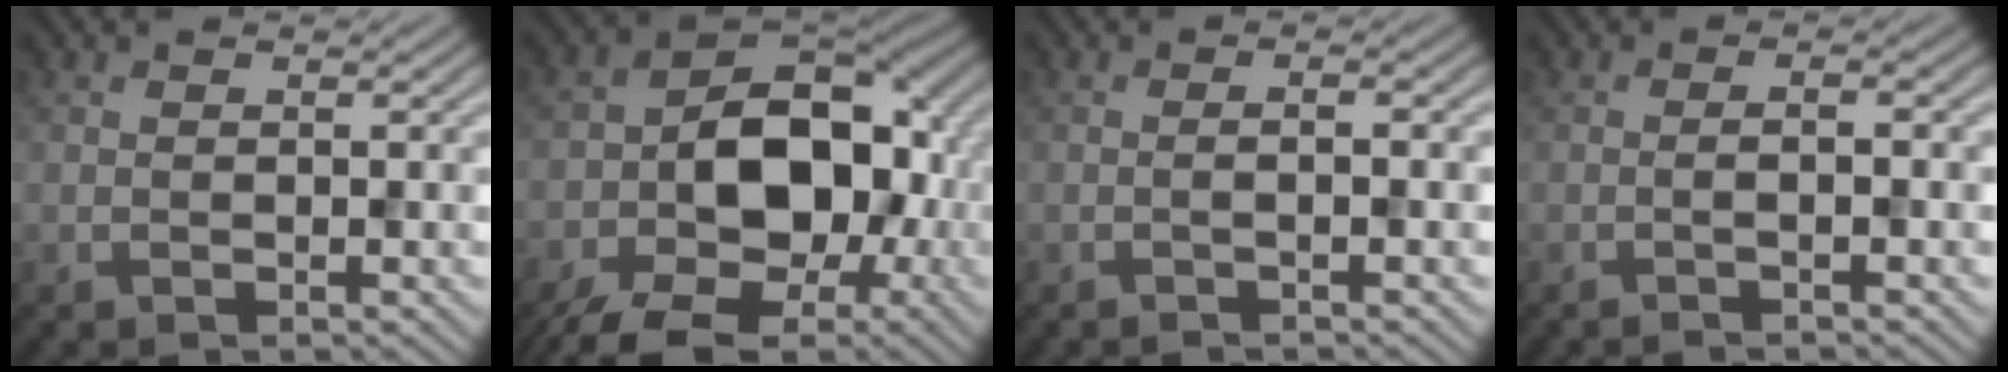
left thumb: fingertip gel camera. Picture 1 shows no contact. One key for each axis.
{"total": 15.1, "fx": -5.1, "fy": 9.3, "fz": 10.7, "tx": -0.191, "ty": -0.019, "tz": -0.092}
{"total": 1.3, "fx": -0.6, "fy": -0.2, "fz": 1.1, "tx": -0.019, "ty": 0.010, "tz": -0.017}
{"total": 1.6, "fx": -0.8, "fy": -0.2, "fz": 1.4, "tx": -0.023, "ty": 0.013, "tz": -0.021}